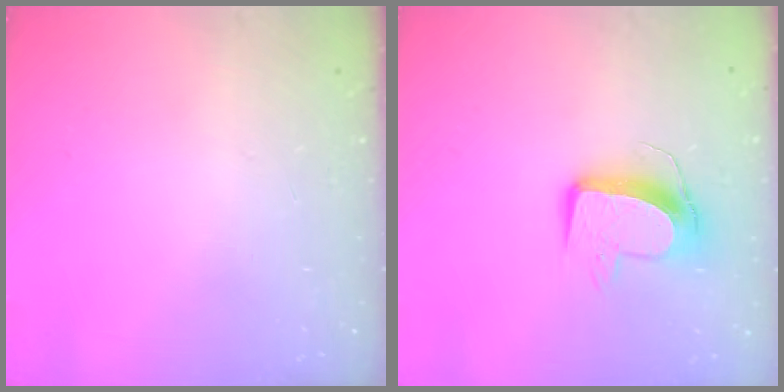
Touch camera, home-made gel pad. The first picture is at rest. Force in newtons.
{"total": 11.0, "press": 10.9, "slide": 0.7}